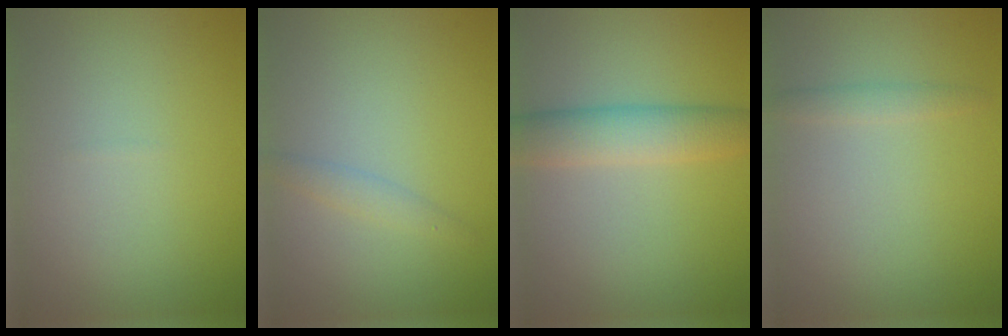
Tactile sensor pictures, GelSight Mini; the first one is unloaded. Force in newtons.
{"total": 1.2, "press": 1.2, "slide": 0.1}
{"total": 4.4, "press": 4.4, "slide": 0.1}
{"total": 1.1, "press": 1.0, "slide": 0.1}